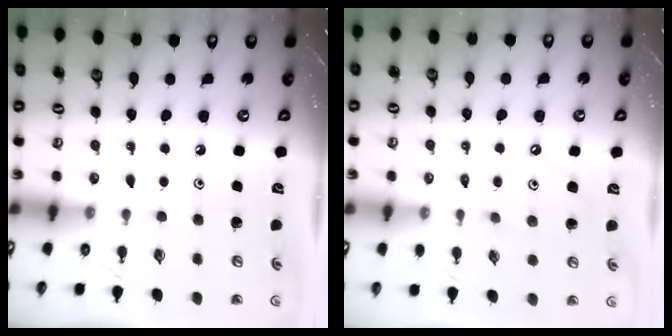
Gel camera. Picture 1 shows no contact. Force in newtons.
{"total": 2.3, "press": 2.3, "slide": 0.2}